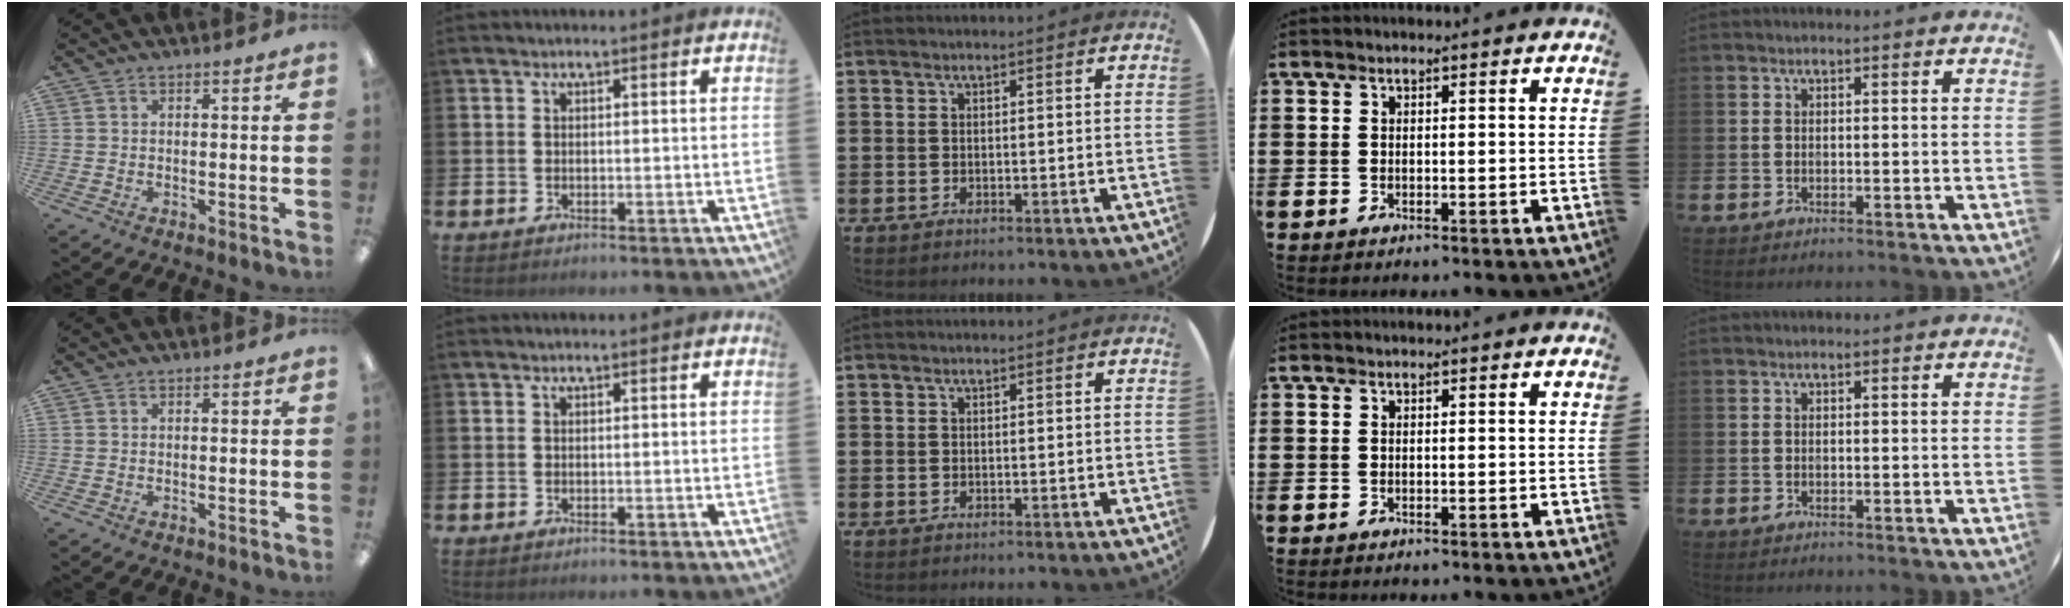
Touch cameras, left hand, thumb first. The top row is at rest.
{}